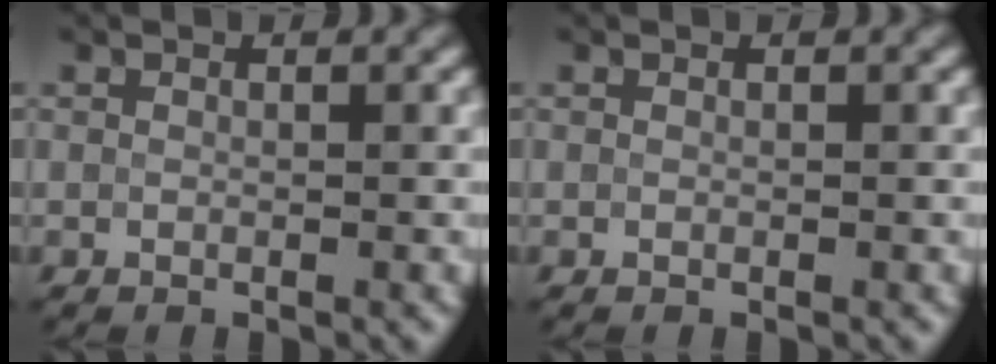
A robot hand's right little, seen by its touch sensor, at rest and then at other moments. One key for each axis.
{"total": 0.0}